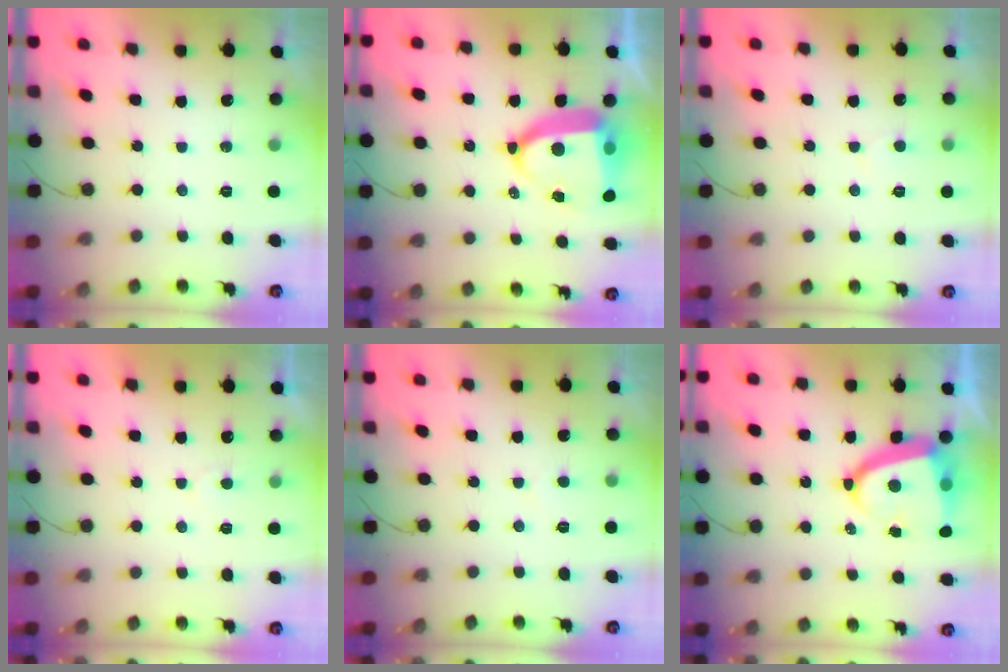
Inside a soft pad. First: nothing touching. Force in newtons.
{"total": 12.2, "press": 12.1, "slide": 1.5}
{"total": 3.5, "press": 3.5, "slide": 0.4}
{"total": 3.4, "press": 3.3, "slide": 0.4}
{"total": 1.8, "press": 1.8, "slide": 0.2}
{"total": 12.8, "press": 12.7, "slide": 1.6}